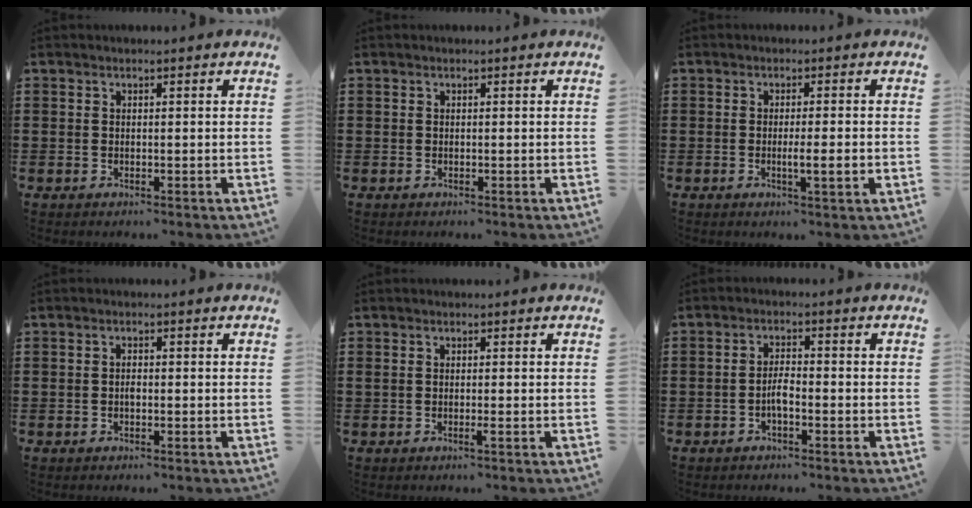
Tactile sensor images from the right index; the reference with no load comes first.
{"total": 0.0}
{"total": 3.4, "force": [-0.7, 0.1, 3.3], "torque": [-0.055, -0.005, -0.014]}
{"total": 1.0, "force": [-0.3, 0.5, 0.8], "torque": [-0.017, -0.003, -0.004]}
{"total": 0.9, "force": [-0.3, 0.0, 0.8], "torque": [-0.015, -0.004, -0.005]}
{"total": 2.6, "force": [-1.0, 0.6, 2.4], "torque": [-0.052, -0.002, -0.021]}